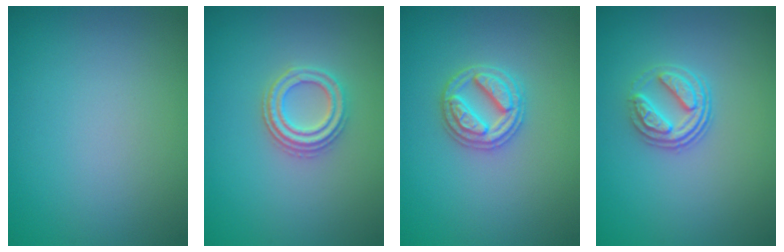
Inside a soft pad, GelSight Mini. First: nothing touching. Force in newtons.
{"total": 2.9, "press": 2.7, "slide": 1.2}
{"total": 3.1, "press": 3.1, "slide": 0.4}
{"total": 3.1, "press": 2.6, "slide": 1.7}